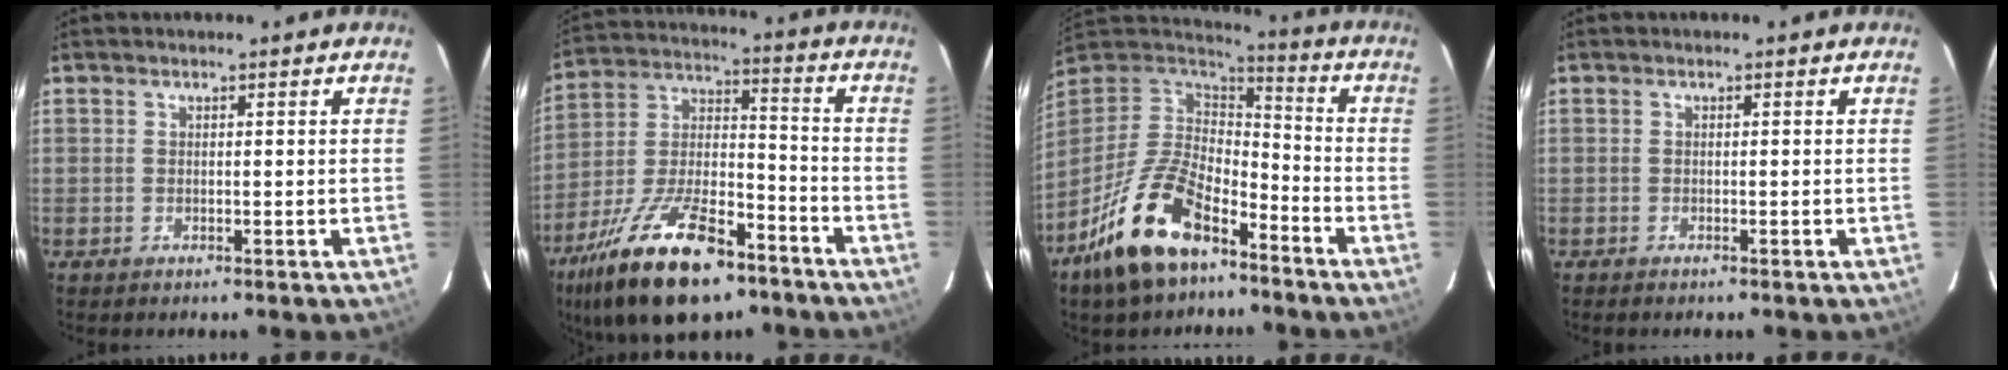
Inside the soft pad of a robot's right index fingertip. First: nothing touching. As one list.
[{"total": 23.2, "force": [-14.6, 9.7, 15.2], "torque": [-0.299, -0.013, -0.245]}, {"total": 18.9, "force": [-11.6, 9.0, 11.9], "torque": [-0.247, -0.006, -0.212]}, {"total": 0.7, "force": [-0.6, 0.1, 0.3], "torque": [-0.006, -0.001, -0.012]}]